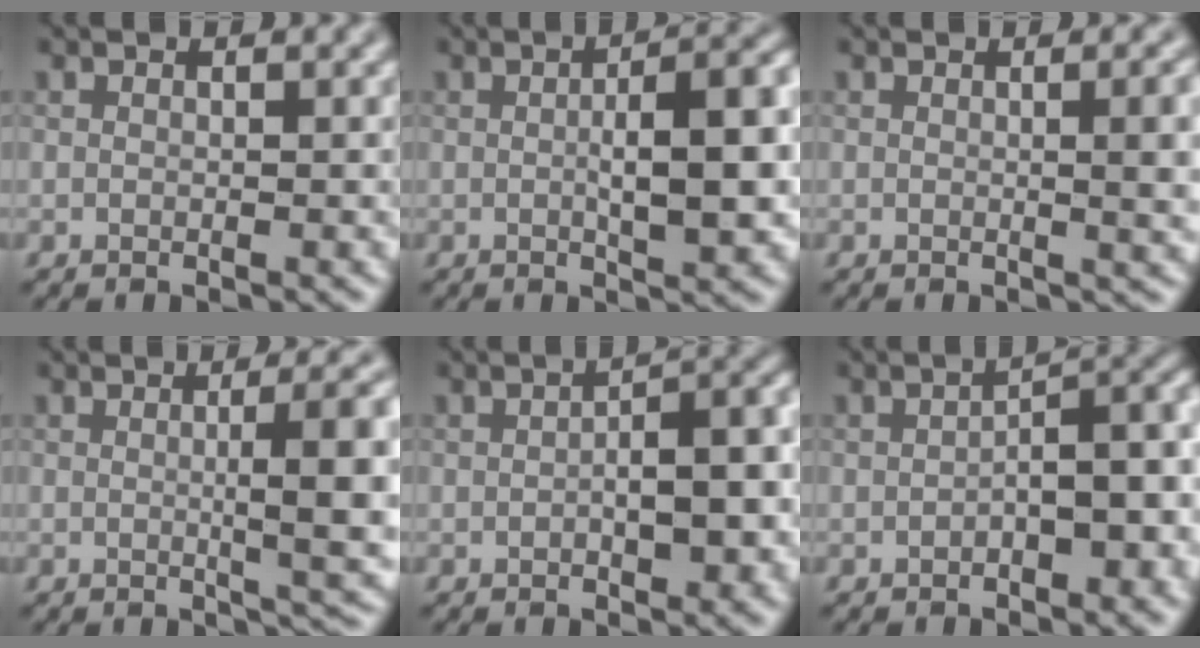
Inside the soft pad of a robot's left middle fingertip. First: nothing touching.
{"total": 7.4, "force": [0.0, 2.3, 7.0], "torque": [-0.101, 0.000, 0.003]}
{"total": 4.3, "force": [0.3, 1.3, 4.0], "torque": [-0.043, 0.008, 0.001]}
{"total": 7.8, "force": [0.4, 2.0, 7.5], "torque": [-0.086, 0.005, 0.005]}
{"total": 6.7, "force": [-0.8, 2.8, 6.0], "torque": [-0.069, 0.006, -0.008]}
{"total": 6.0, "force": [-1.3, 2.5, 5.3], "torque": [-0.063, 0.012, -0.021]}